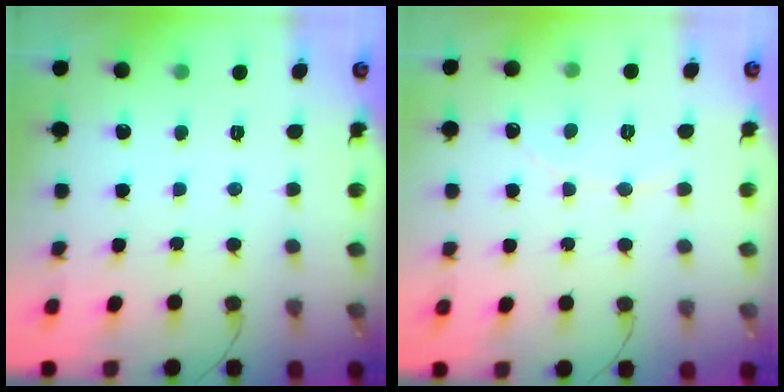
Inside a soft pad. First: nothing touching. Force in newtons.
{"total": 2.6, "press": 2.6, "slide": 0.2}